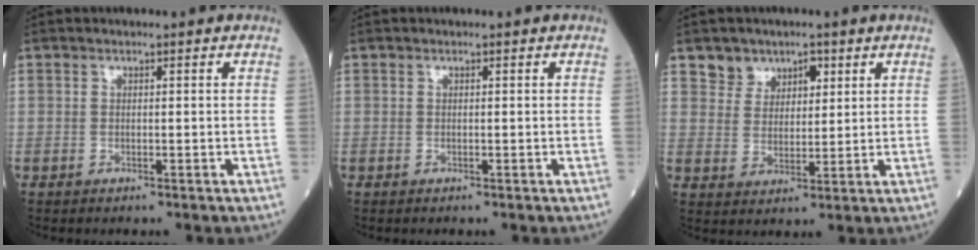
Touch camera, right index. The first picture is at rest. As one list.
[{"total": 0.0}, {"total": 5.0, "force": [3.2, 3.8, 0.6], "torque": [-0.005, 0.011, 0.061]}]